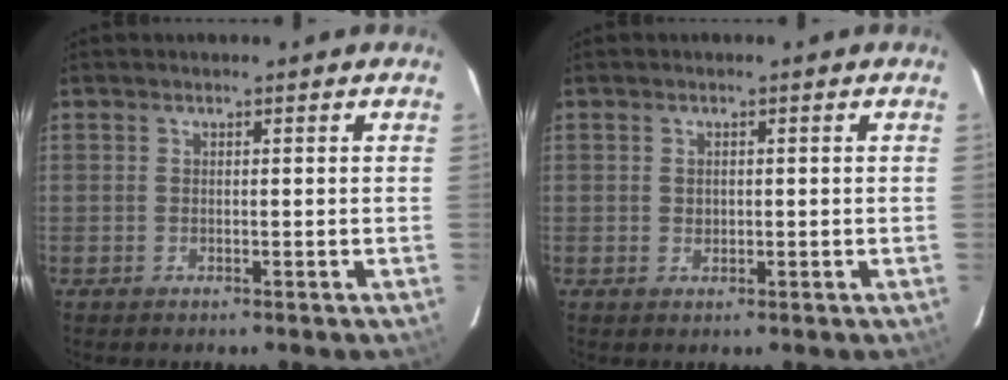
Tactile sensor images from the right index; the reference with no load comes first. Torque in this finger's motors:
{"motor_torque": [-0.11, 0.01, -0.02, 0.00]}